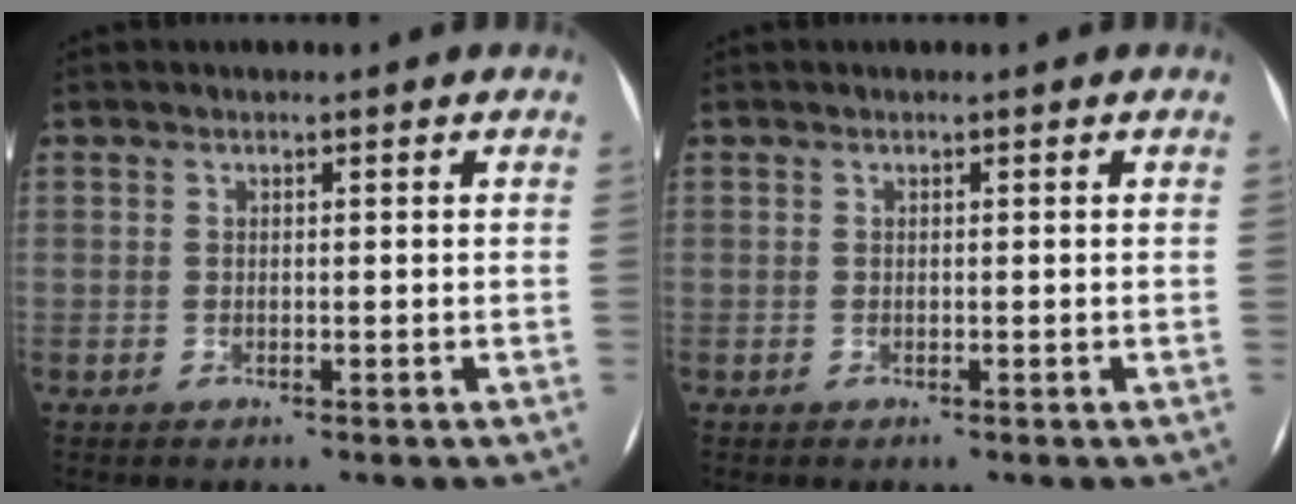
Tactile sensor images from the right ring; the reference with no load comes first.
{"total": 0.0}